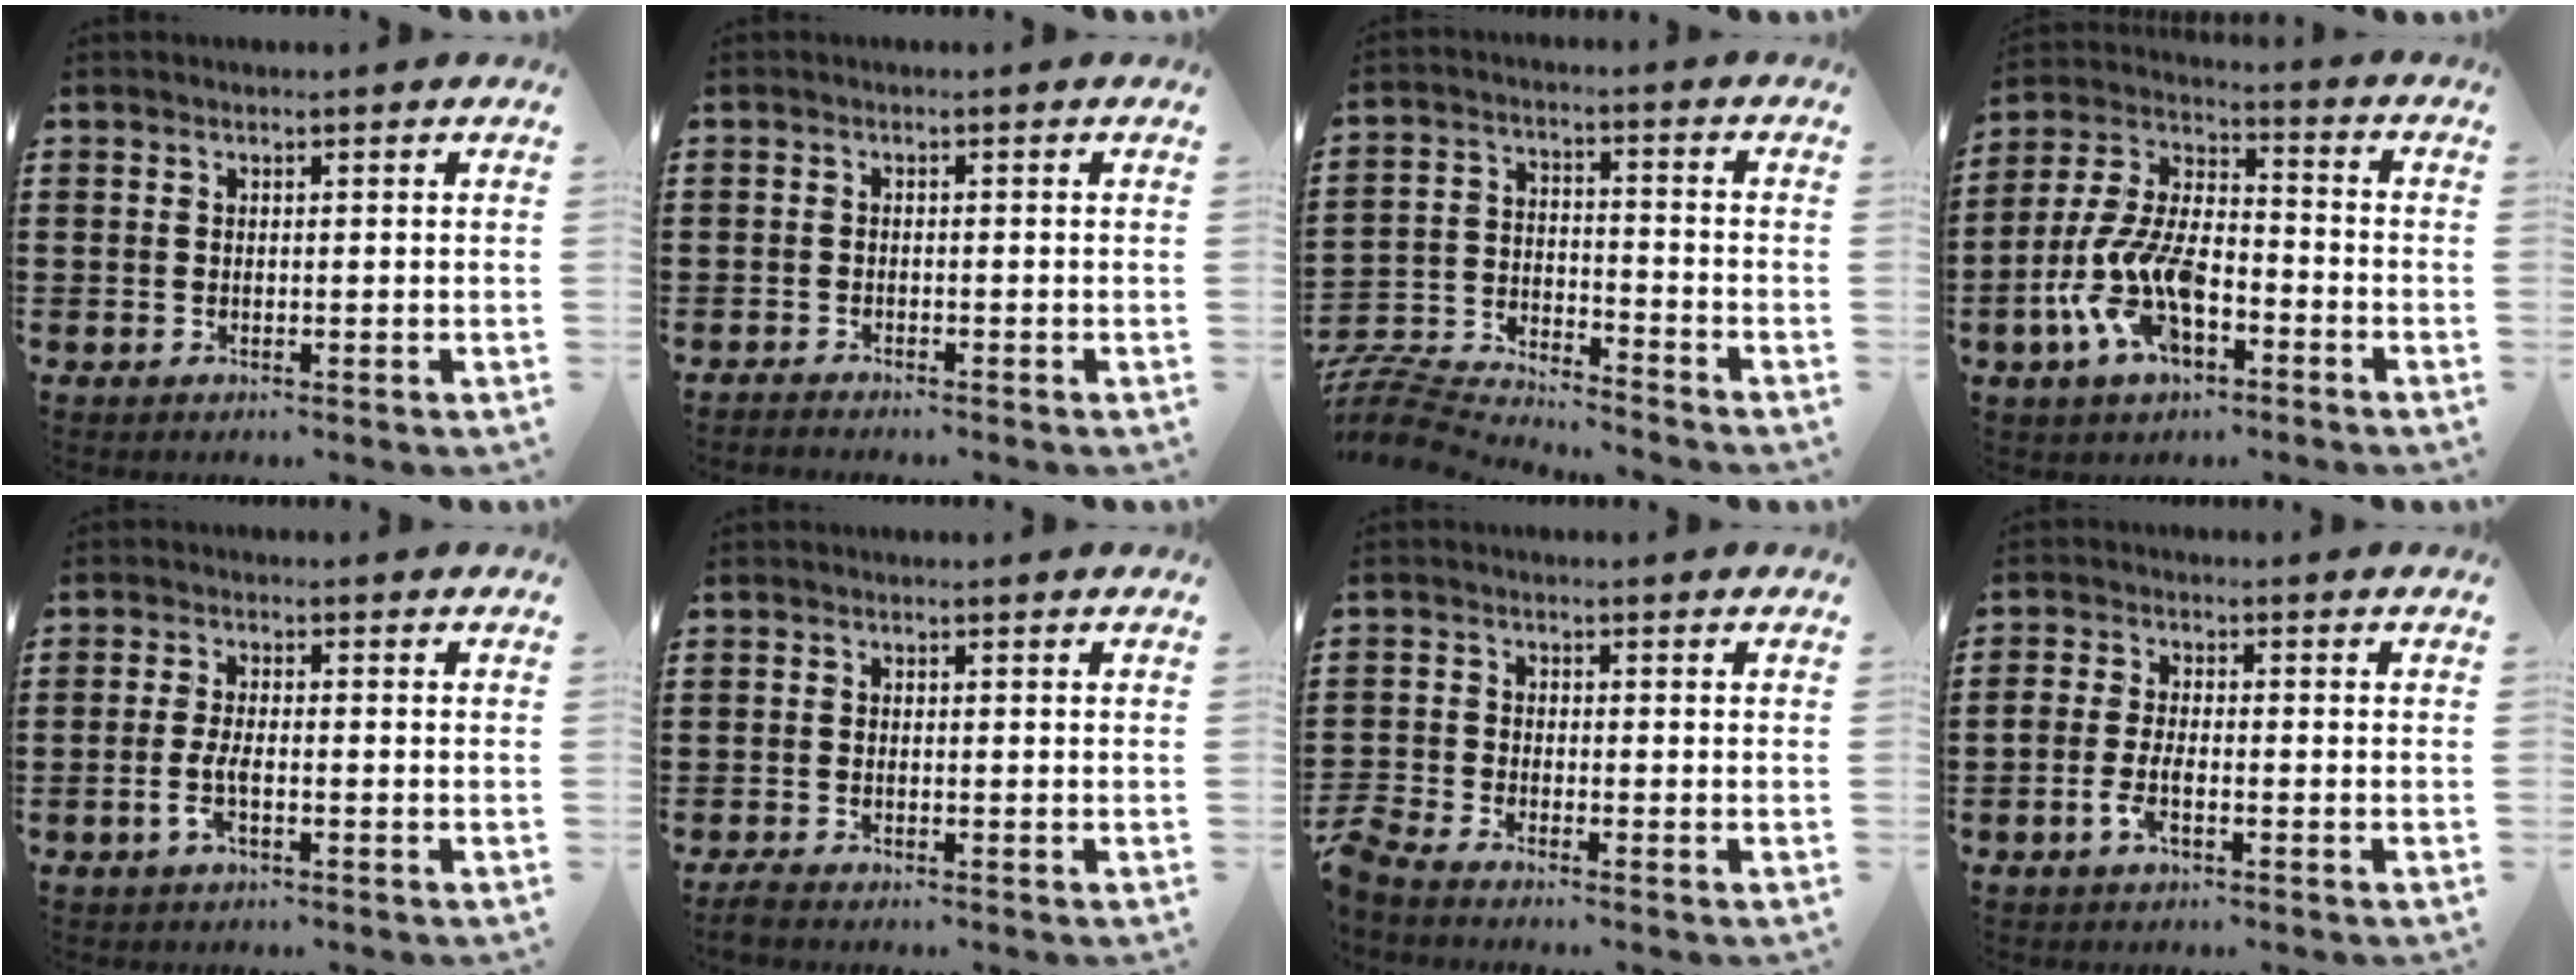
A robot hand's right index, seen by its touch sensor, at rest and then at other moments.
{"total": 1.0, "force": [-1.0, -0.1, 0.0], "torque": [-0.003, -0.001, -0.020]}
{"total": 6.8, "force": [-6.8, 0.4, 0.6], "torque": [-0.039, -0.008, -0.144]}
{"total": 10.9, "force": [-5.2, 5.3, 7.9], "torque": [-0.203, -0.011, -0.109]}
{"total": 3.3, "force": [-1.3, 0.9, 2.9], "torque": [-0.065, -0.002, -0.027]}
{"total": 1.1, "force": [-1.1, 0.0, 0.3], "torque": [-0.004, -0.002, -0.020]}
{"total": 2.6, "force": [-2.6, 0.0, 0.2], "torque": [-0.020, -0.003, -0.060]}
{"total": 3.4, "force": [-1.9, 1.2, 2.5], "torque": [-0.064, -0.002, -0.042]}